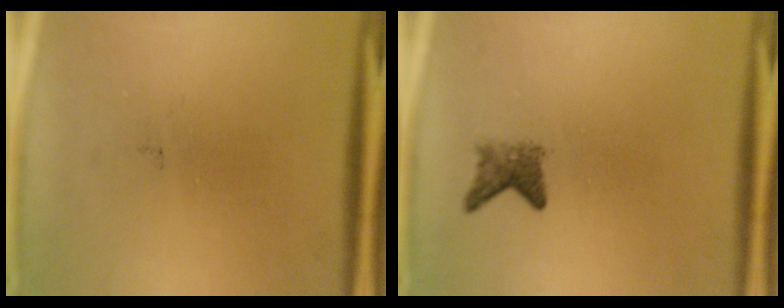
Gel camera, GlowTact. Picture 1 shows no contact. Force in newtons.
{"total": 2.3}